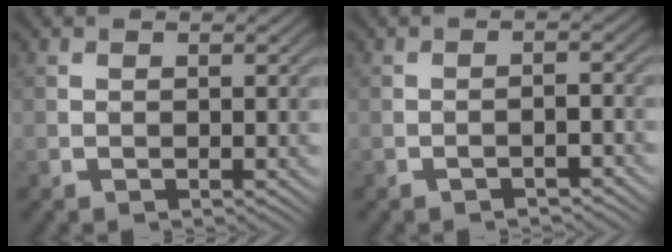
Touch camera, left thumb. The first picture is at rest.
{"total": 1.8, "force": [-1.3, 0.4, 1.2], "torque": [-0.021, 0.006, -0.023]}